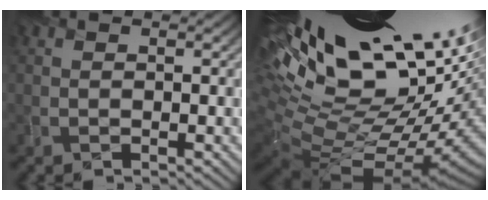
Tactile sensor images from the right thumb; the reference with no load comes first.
{"total": 20.1, "force": [6.3, 9.8, 16.4], "torque": [-0.316, -0.003, 0.164]}